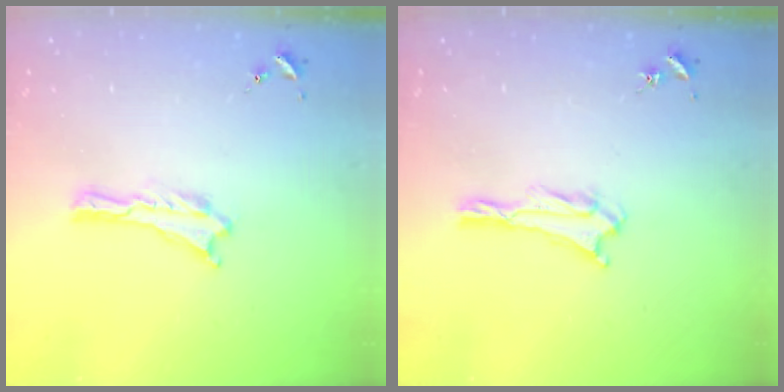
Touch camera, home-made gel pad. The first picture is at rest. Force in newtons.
{"total": 0.7, "press": 0.7, "slide": 0.1}